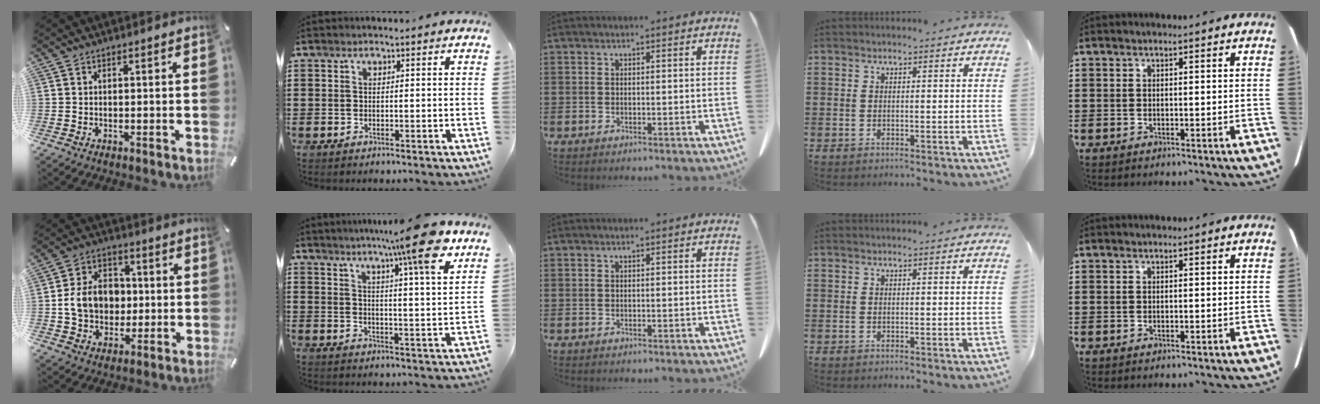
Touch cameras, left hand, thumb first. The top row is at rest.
{"thumb": {"total": 11.2, "force": [-0.1, 9.5, 6.0], "torque": [-0.117, 0.018, 0.000]}, "index": {"total": 12.0, "force": [8.5, 0.4, 8.4], "torque": [-0.136, -0.033, 0.132]}}